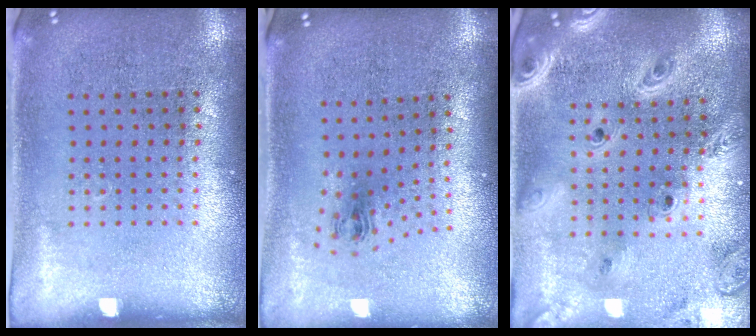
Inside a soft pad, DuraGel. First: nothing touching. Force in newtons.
{"total": 1.0, "press": 0.5, "slide": 0.9}
{"total": 3.3, "press": 2.7, "slide": 1.8}